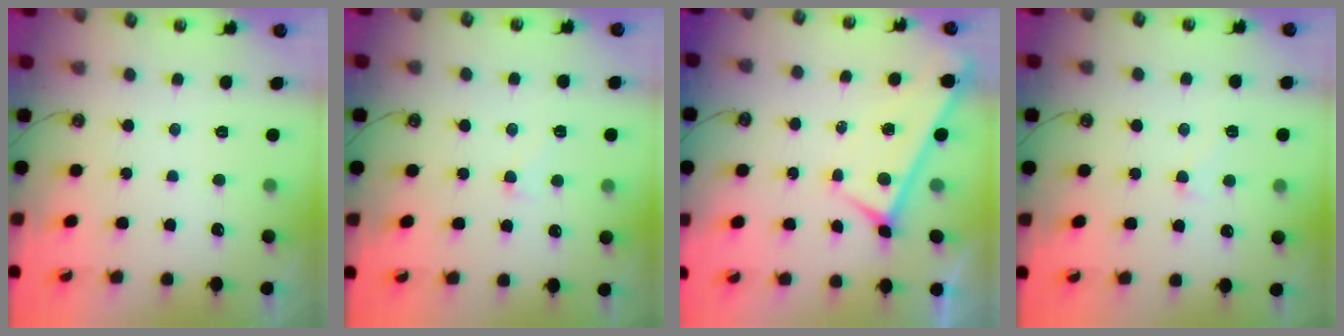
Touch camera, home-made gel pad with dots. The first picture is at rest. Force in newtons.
{"total": 0.9, "press": 0.8, "slide": 0.4}
{"total": 0.0}
{"total": 0.9, "press": 0.8, "slide": 0.4}